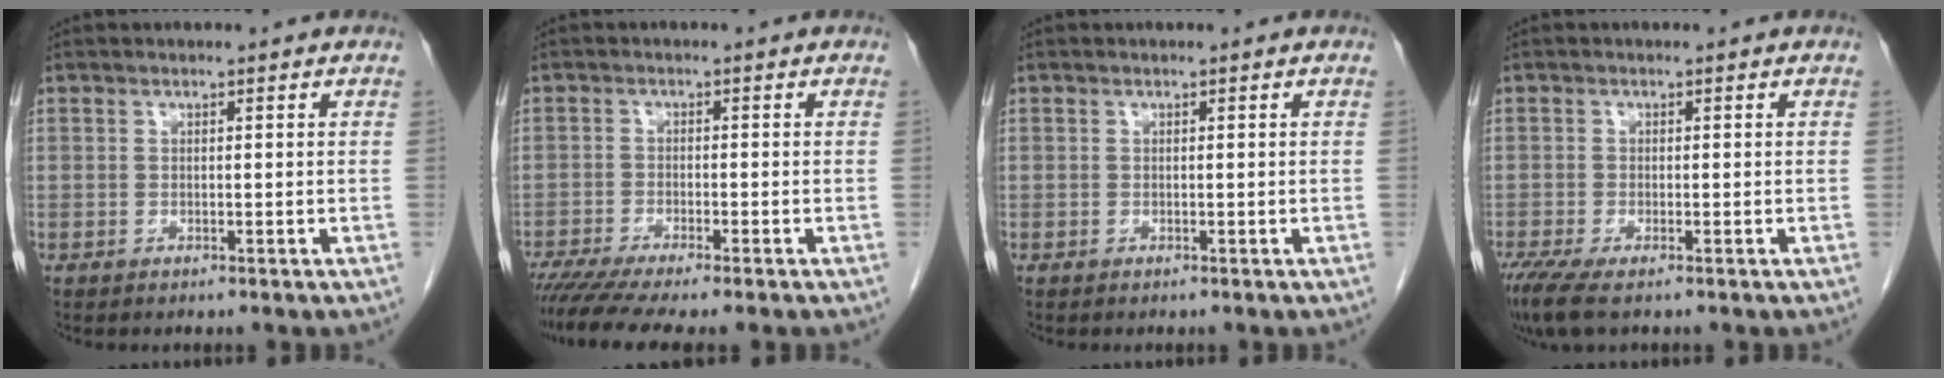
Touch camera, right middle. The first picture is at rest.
{"total": 8.6, "force": [-7.1, 0.0, 4.9], "torque": [-0.073, -0.019, -0.114]}
{"total": 0.0}
{"total": 4.9, "force": [-3.4, 0.8, 3.4], "torque": [-0.065, -0.015, -0.060]}